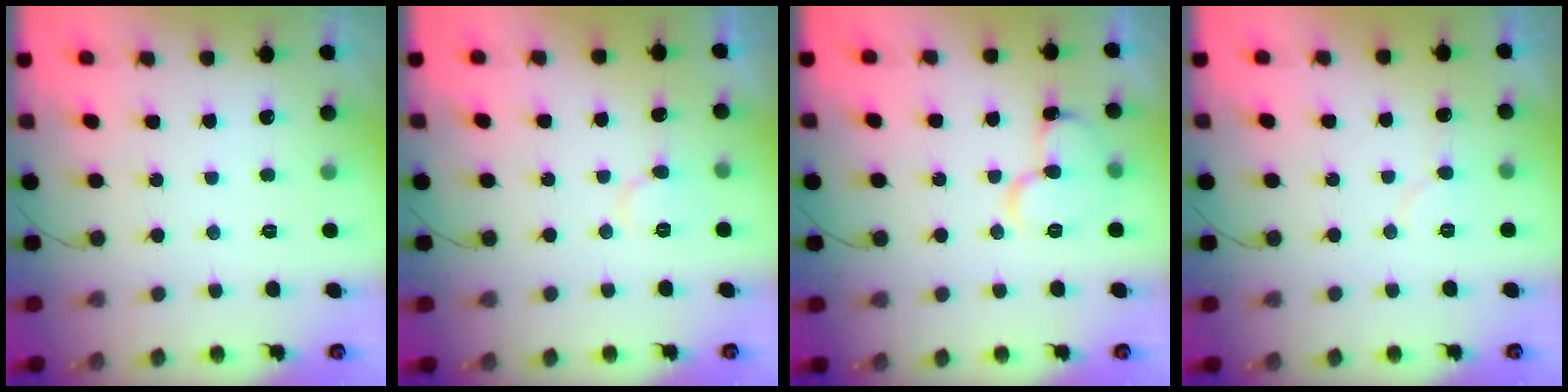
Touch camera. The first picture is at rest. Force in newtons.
{"total": 5.3, "press": 5.2, "slide": 0.5}
{"total": 11.9, "press": 11.8, "slide": 1.2}
{"total": 6.1, "press": 6.1, "slide": 0.5}